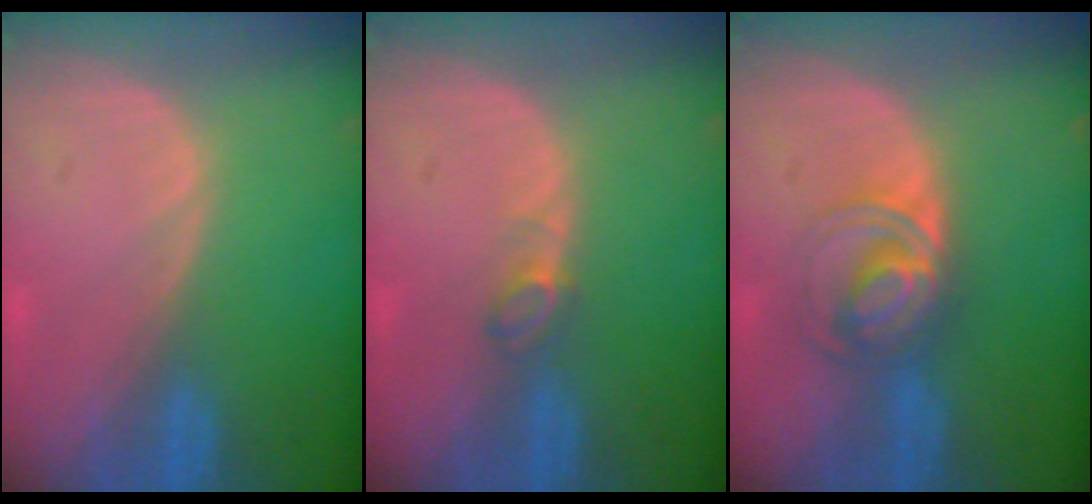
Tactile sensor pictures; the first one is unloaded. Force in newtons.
{"total": 2.0, "press": 1.9, "slide": 0.4}
{"total": 6.4, "press": 5.8, "slide": 2.8}